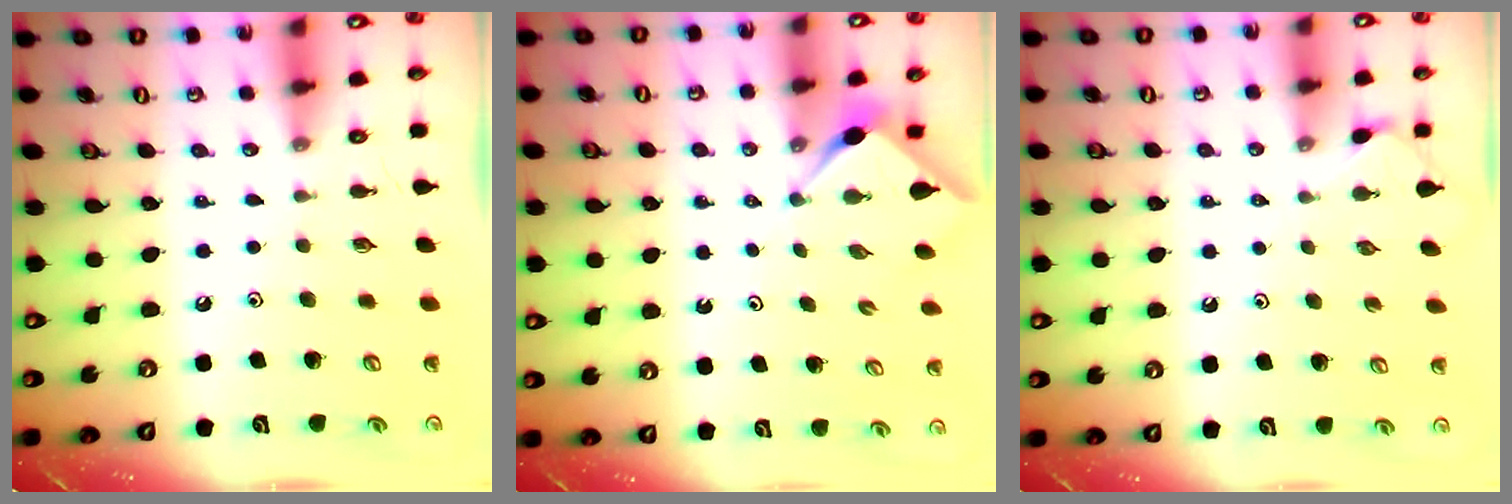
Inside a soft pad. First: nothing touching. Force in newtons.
{"total": 2.9, "press": 2.9, "slide": 0.2}
{"total": 2.3, "press": 2.3, "slide": 0.4}